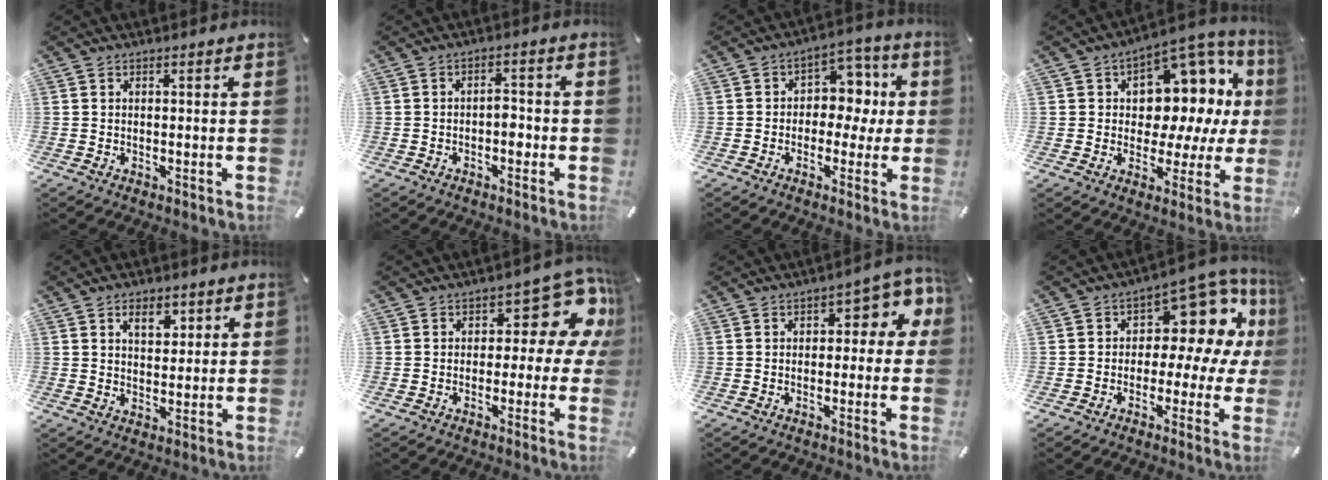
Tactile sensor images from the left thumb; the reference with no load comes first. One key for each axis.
{"total": 3.1, "fx": -1.4, "fy": 1.8, "fz": 2.1, "tx": -0.040, "ty": 0.009, "tz": -0.026}
{"total": 8.3, "fx": -0.4, "fy": 7.1, "fz": 4.3, "tx": -0.050, "ty": 0.004, "tz": -0.012}
{"total": 11.9, "fx": 4.2, "fy": 8.9, "fz": 6.6, "tx": -0.077, "ty": -0.056, "tz": 0.081}
{"total": 5.2, "fx": 2.6, "fy": 3.4, "fz": 3.0, "tx": -0.029, "ty": -0.009, "tz": 0.037}
{"total": 10.8, "fx": 4.2, "fy": 5.9, "fz": 8.1, "tx": -0.091, "ty": -0.038, "tz": 0.071}
{"total": 7.2, "fx": 1.7, "fy": 4.1, "fz": 5.6, "tx": -0.071, "ty": -0.006, "tz": 0.022}
{"total": 11.6, "fx": 5.5, "fy": 7.1, "fz": 7.4, "tx": -0.099, "ty": -0.057, "tz": 0.093}